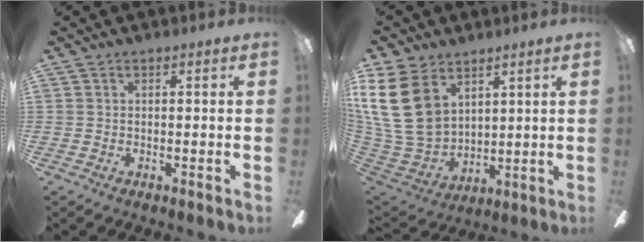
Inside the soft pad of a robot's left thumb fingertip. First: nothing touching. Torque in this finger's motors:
{"motor_torque": [2.14, 2.18, 1.44, -1.33, 0.27]}